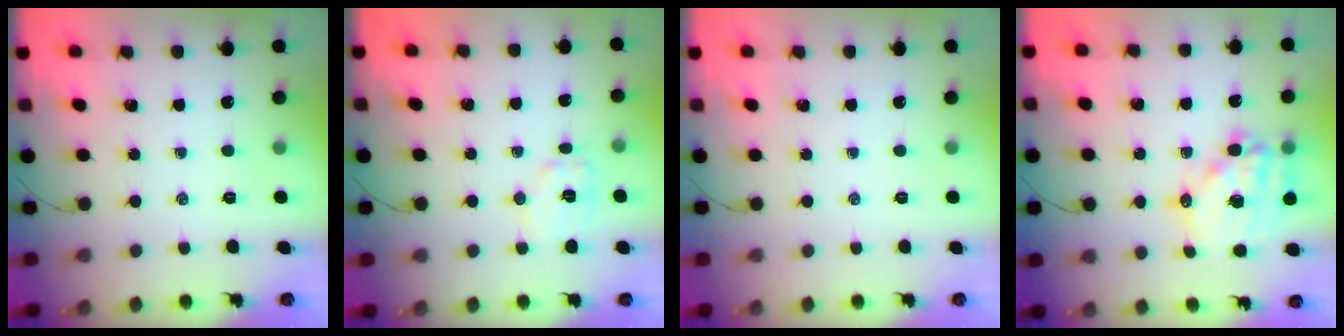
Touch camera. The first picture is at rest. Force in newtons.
{"total": 7.0, "press": 6.9, "slide": 1.1}
{"total": 0.0}
{"total": 15.2, "press": 14.8, "slide": 3.5}